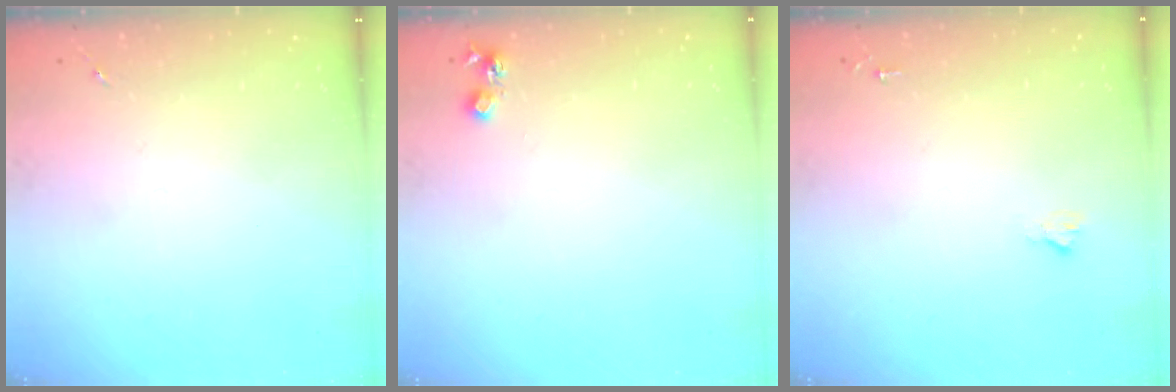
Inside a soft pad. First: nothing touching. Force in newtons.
{"total": 4.8, "press": 4.7, "slide": 0.7}
{"total": 1.9, "press": 1.9, "slide": 0.2}